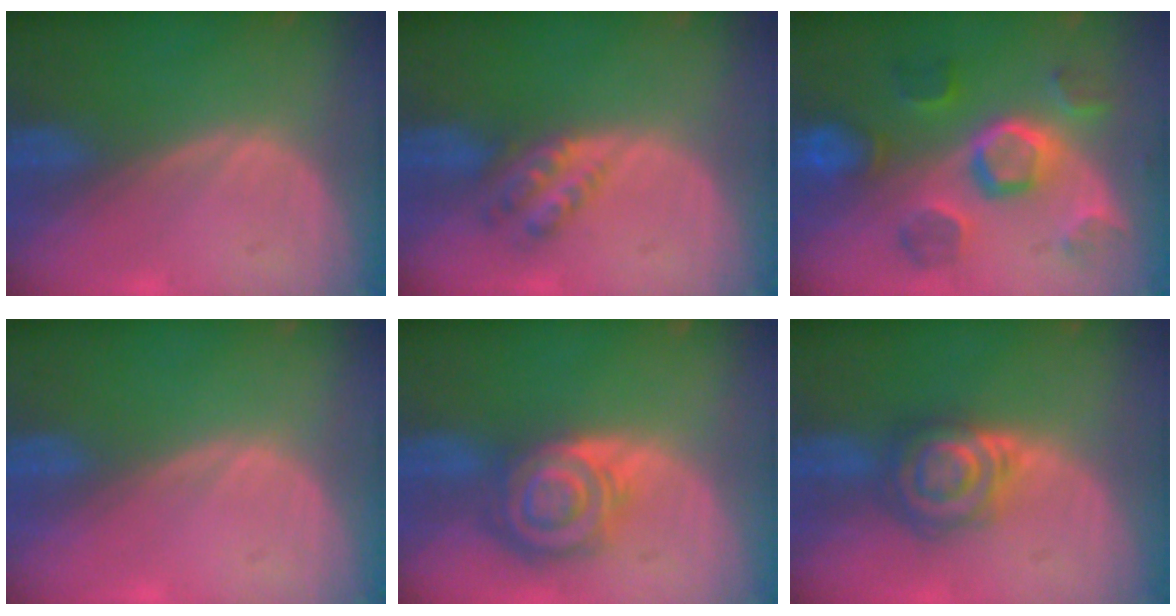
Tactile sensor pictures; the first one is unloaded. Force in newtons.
{"total": 4.5, "press": 4.0, "slide": 2.0}
{"total": 9.3, "press": 9.1, "slide": 1.9}
{"total": 0.0}
{"total": 8.5, "press": 7.3, "slide": 4.4}
{"total": 6.7, "press": 6.3, "slide": 2.1}